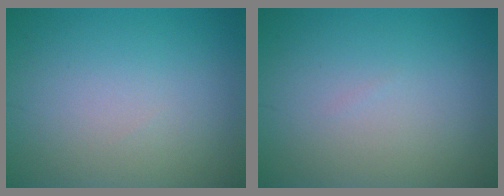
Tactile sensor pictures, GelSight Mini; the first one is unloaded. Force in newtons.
{"total": 0.0}